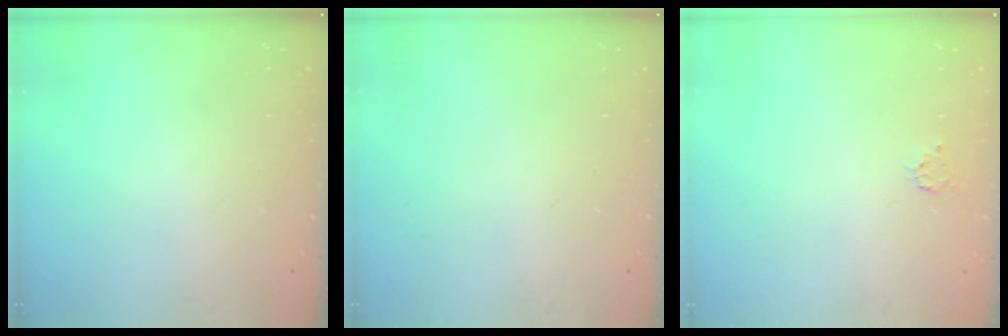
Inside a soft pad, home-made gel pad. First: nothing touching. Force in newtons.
{"total": 0.0}
{"total": 2.9, "press": 2.9, "slide": 0.3}